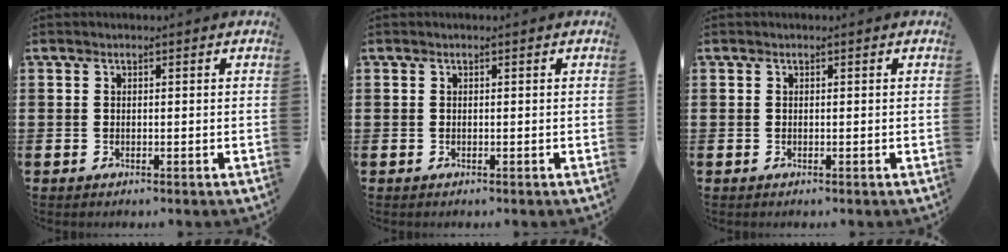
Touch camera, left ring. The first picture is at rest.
{"total": 0.0}
{"total": 0.0}